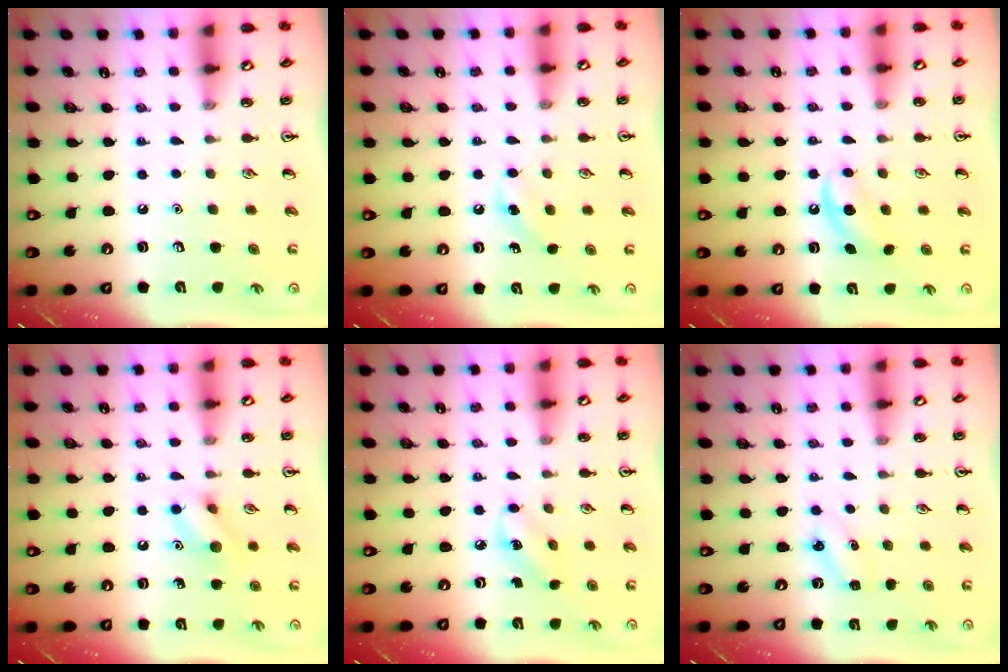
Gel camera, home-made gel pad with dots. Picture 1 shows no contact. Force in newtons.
{"total": 5.7, "press": 5.4, "slide": 1.9}
{"total": 6.0, "press": 5.7, "slide": 1.6}
{"total": 8.9, "press": 8.9, "slide": 0.6}
{"total": 3.5, "press": 3.4, "slide": 1.1}
{"total": 3.8, "press": 3.6, "slide": 1.1}